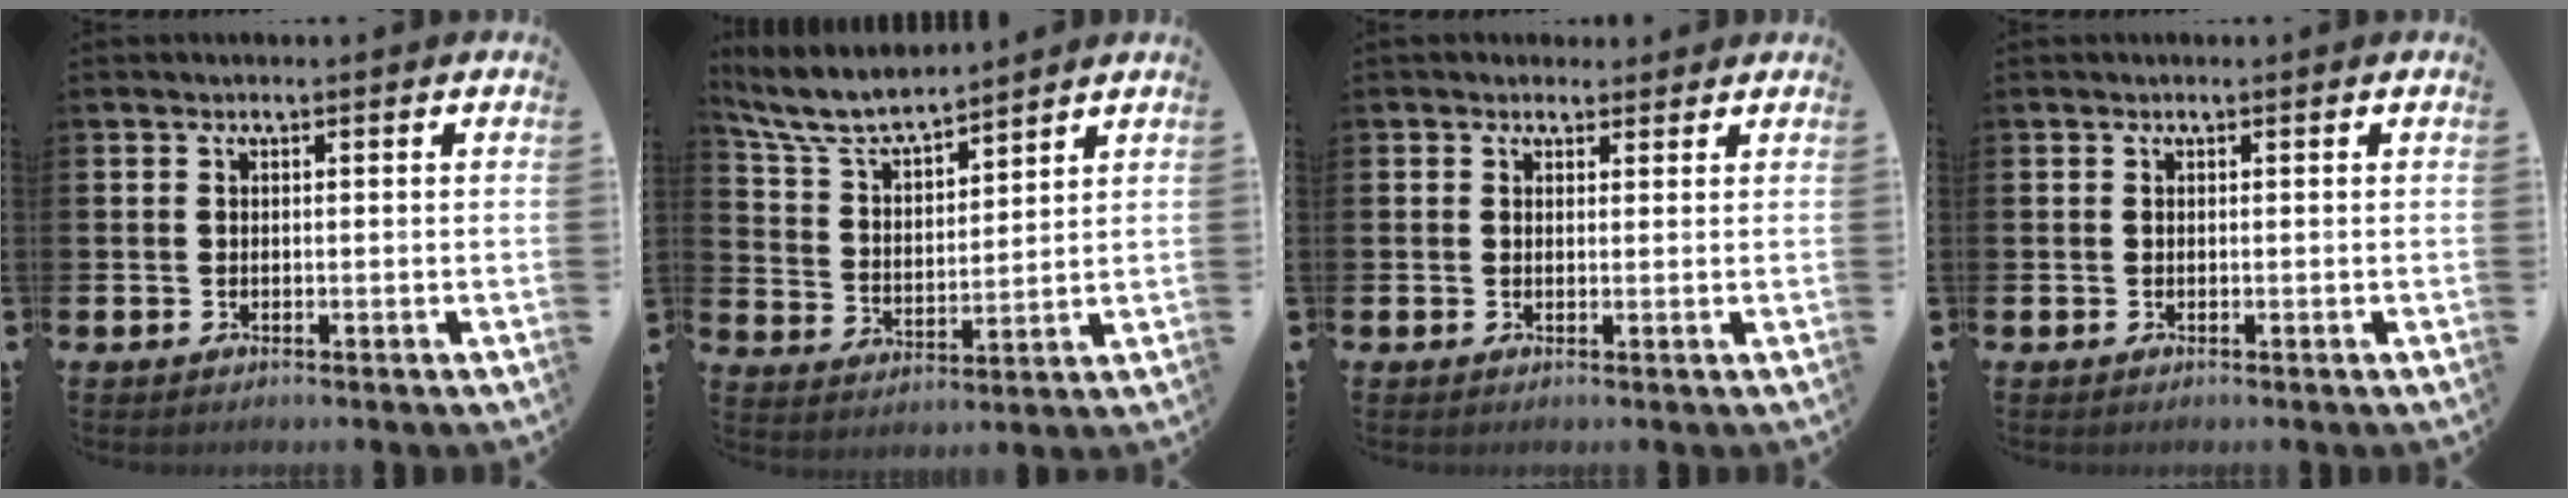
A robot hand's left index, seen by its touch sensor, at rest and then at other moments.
{"total": 7.4, "force": [6.8, 1.5, 2.5], "torque": [-0.083, -0.039, 0.121]}
{"total": 1.7, "force": [1.5, 0.8, 0.0], "torque": [0.012, -0.001, 0.024]}
{"total": 0.0}